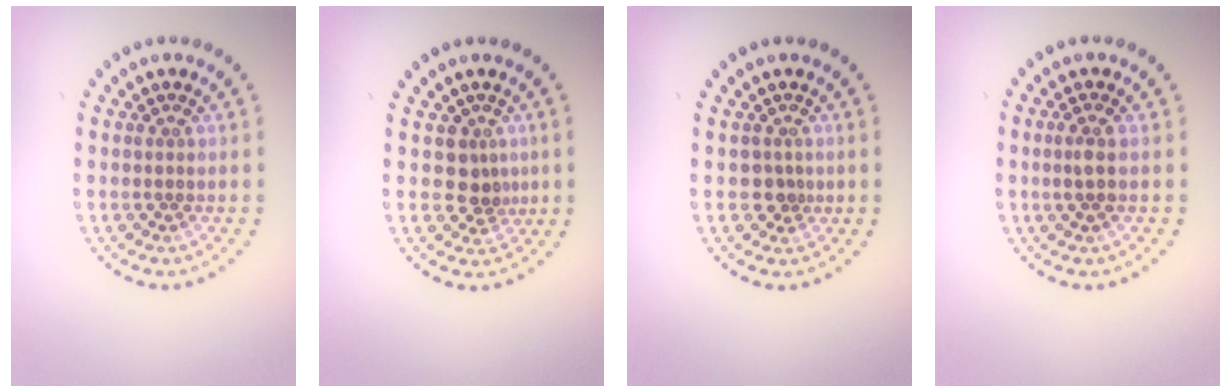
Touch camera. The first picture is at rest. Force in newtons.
{"total": 2.2, "press": 1.7, "slide": 1.5}
{"total": 1.4, "press": 1.2, "slide": 0.9}
{"total": 1.4, "press": 1.3, "slide": 0.5}